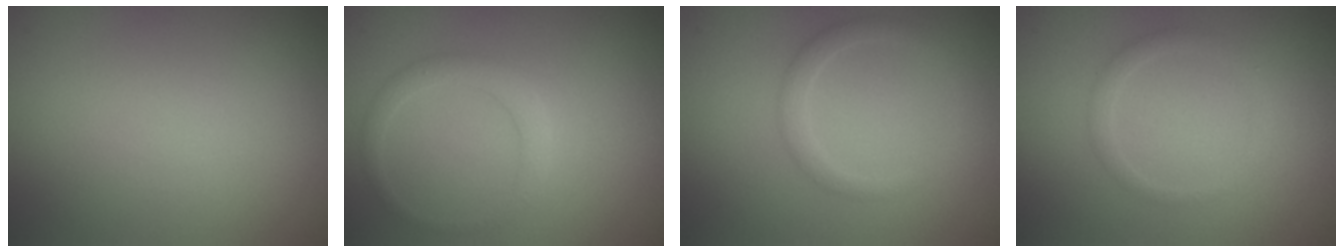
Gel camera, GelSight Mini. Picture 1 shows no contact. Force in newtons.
{"total": 1.9, "press": 1.9, "slide": 0.1}
{"total": 1.7, "press": 1.7, "slide": 0.1}
{"total": 1.4, "press": 1.4, "slide": 0.1}